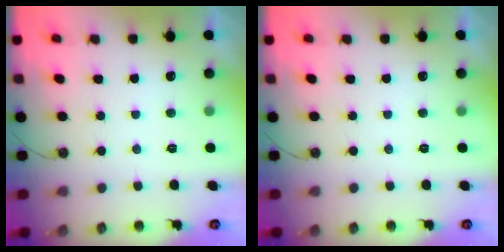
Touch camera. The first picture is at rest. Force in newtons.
{"total": 0.0}